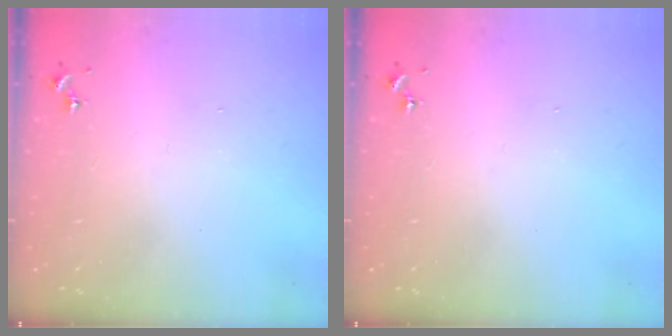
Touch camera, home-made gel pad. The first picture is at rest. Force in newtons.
{"total": 0.0}